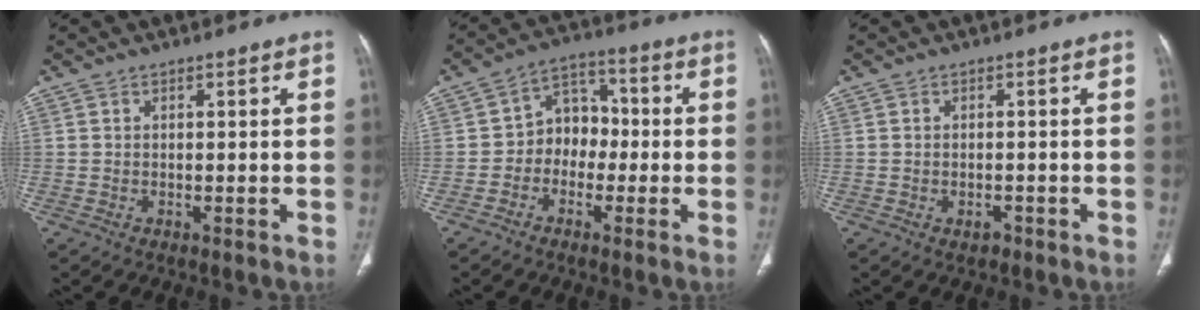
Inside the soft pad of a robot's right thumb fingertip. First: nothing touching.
{"total": 7.7, "force": [-1.5, 6.2, 4.2], "torque": [-0.026, 0.036, -0.044]}
{"total": 1.5, "force": [-0.8, 1.0, 0.9], "torque": [-0.012, 0.007, -0.008]}